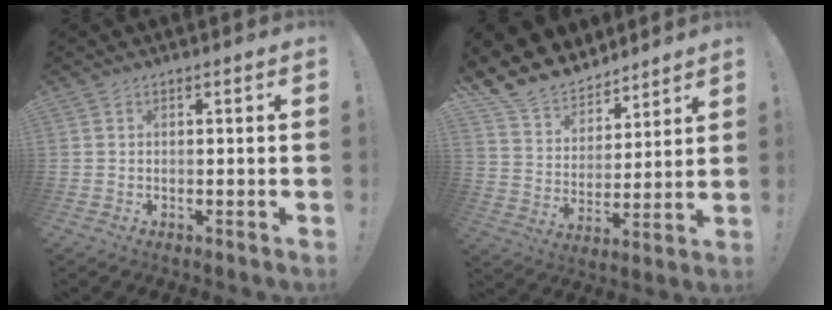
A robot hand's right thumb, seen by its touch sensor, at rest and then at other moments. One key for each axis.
{"total": 13.4, "fx": 11.5, "fy": 6.6, "fz": 2.0, "tx": -0.060, "ty": -0.095, "tz": 0.219}